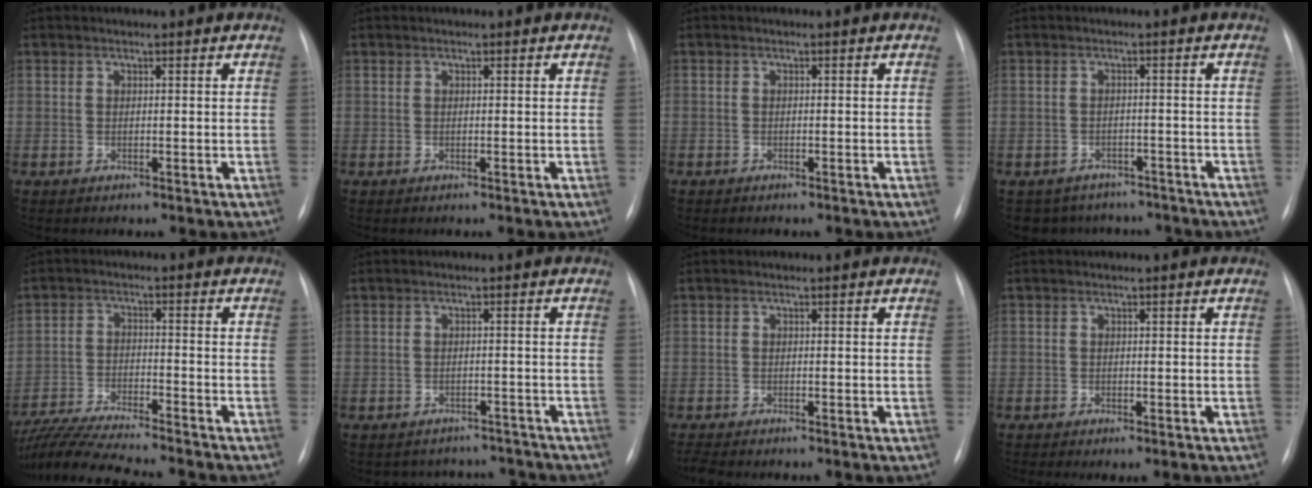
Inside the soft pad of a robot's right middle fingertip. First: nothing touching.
{"total": 0.0}
{"total": 1.0, "force": [-0.8, 0.5, 0.3], "torque": [-0.011, 0.001, -0.011]}
{"total": 8.0, "force": [-6.9, 4.1, 0.6], "torque": [-0.008, 0.017, -0.080]}
{"total": 15.1, "force": [-13.4, 0.5, 6.9], "torque": [-0.130, -0.020, -0.223]}
{"total": 6.6, "force": [-6.1, 2.5, -0.6], "torque": [0.014, 0.027, -0.068]}
{"total": 1.5, "force": [-1.4, 0.0, 0.5], "torque": [-0.013, -0.006, -0.025]}
{"total": 1.3, "force": [-0.8, 0.5, 0.9], "torque": [-0.012, -0.002, -0.010]}